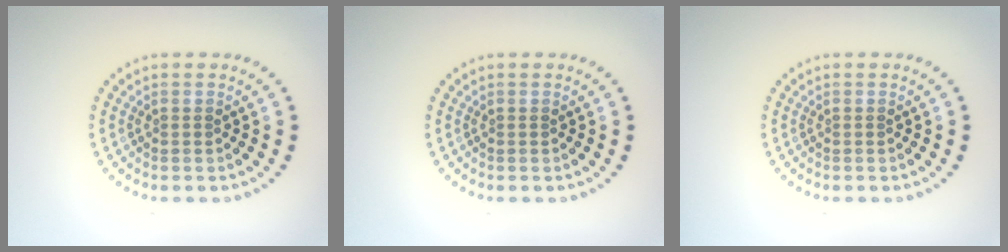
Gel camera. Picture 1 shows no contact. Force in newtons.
{"total": 0.0}
{"total": 0.0}